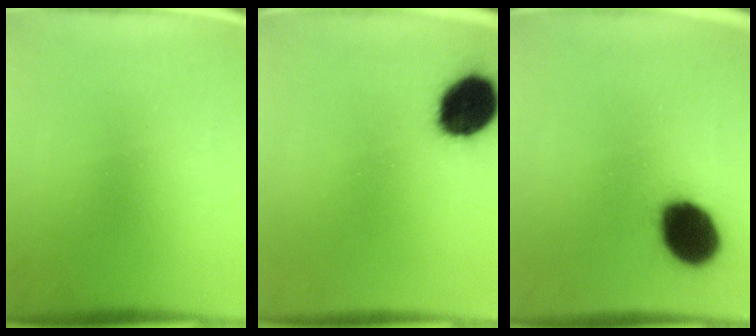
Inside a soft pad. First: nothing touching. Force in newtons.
{"total": 14.5}
{"total": 16.4}